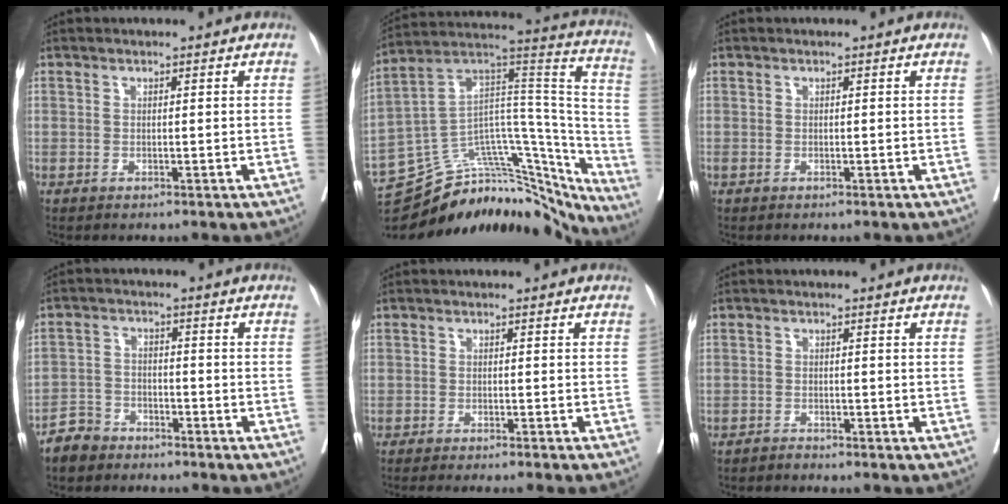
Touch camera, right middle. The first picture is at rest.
{"total": 30.3, "force": [-27.1, 8.0, 11.0], "torque": [-0.121, 0.040, -0.395]}
{"total": 0.0}
{"total": 4.4, "force": [-3.8, 2.1, 0.5], "torque": [-0.016, 0.000, -0.074]}
{"total": 7.9, "force": [-6.8, -0.9, 3.8], "torque": [-0.020, -0.017, -0.095]}
{"total": 0.8, "force": [-0.8, -0.1, -0.1], "torque": [-0.001, -0.003, -0.013]}